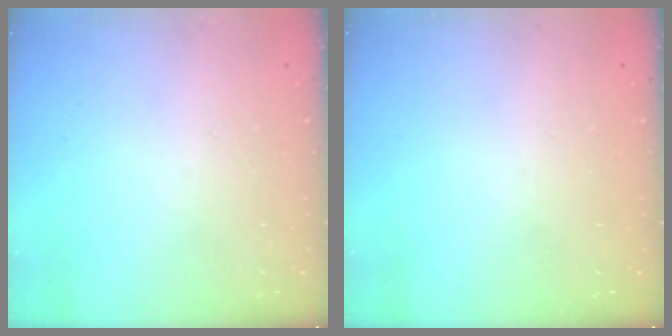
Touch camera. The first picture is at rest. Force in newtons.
{"total": 0.0}